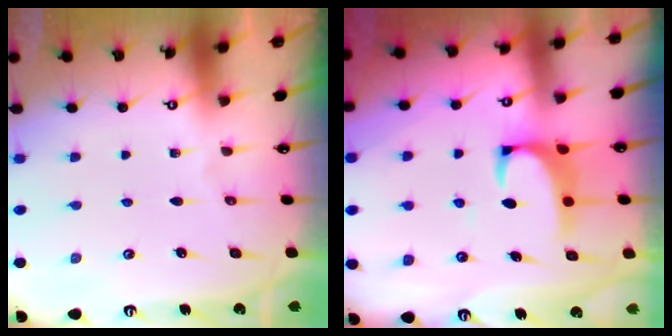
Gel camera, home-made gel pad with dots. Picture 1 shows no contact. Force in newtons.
{"total": 2.2, "press": 2.0, "slide": 0.9}